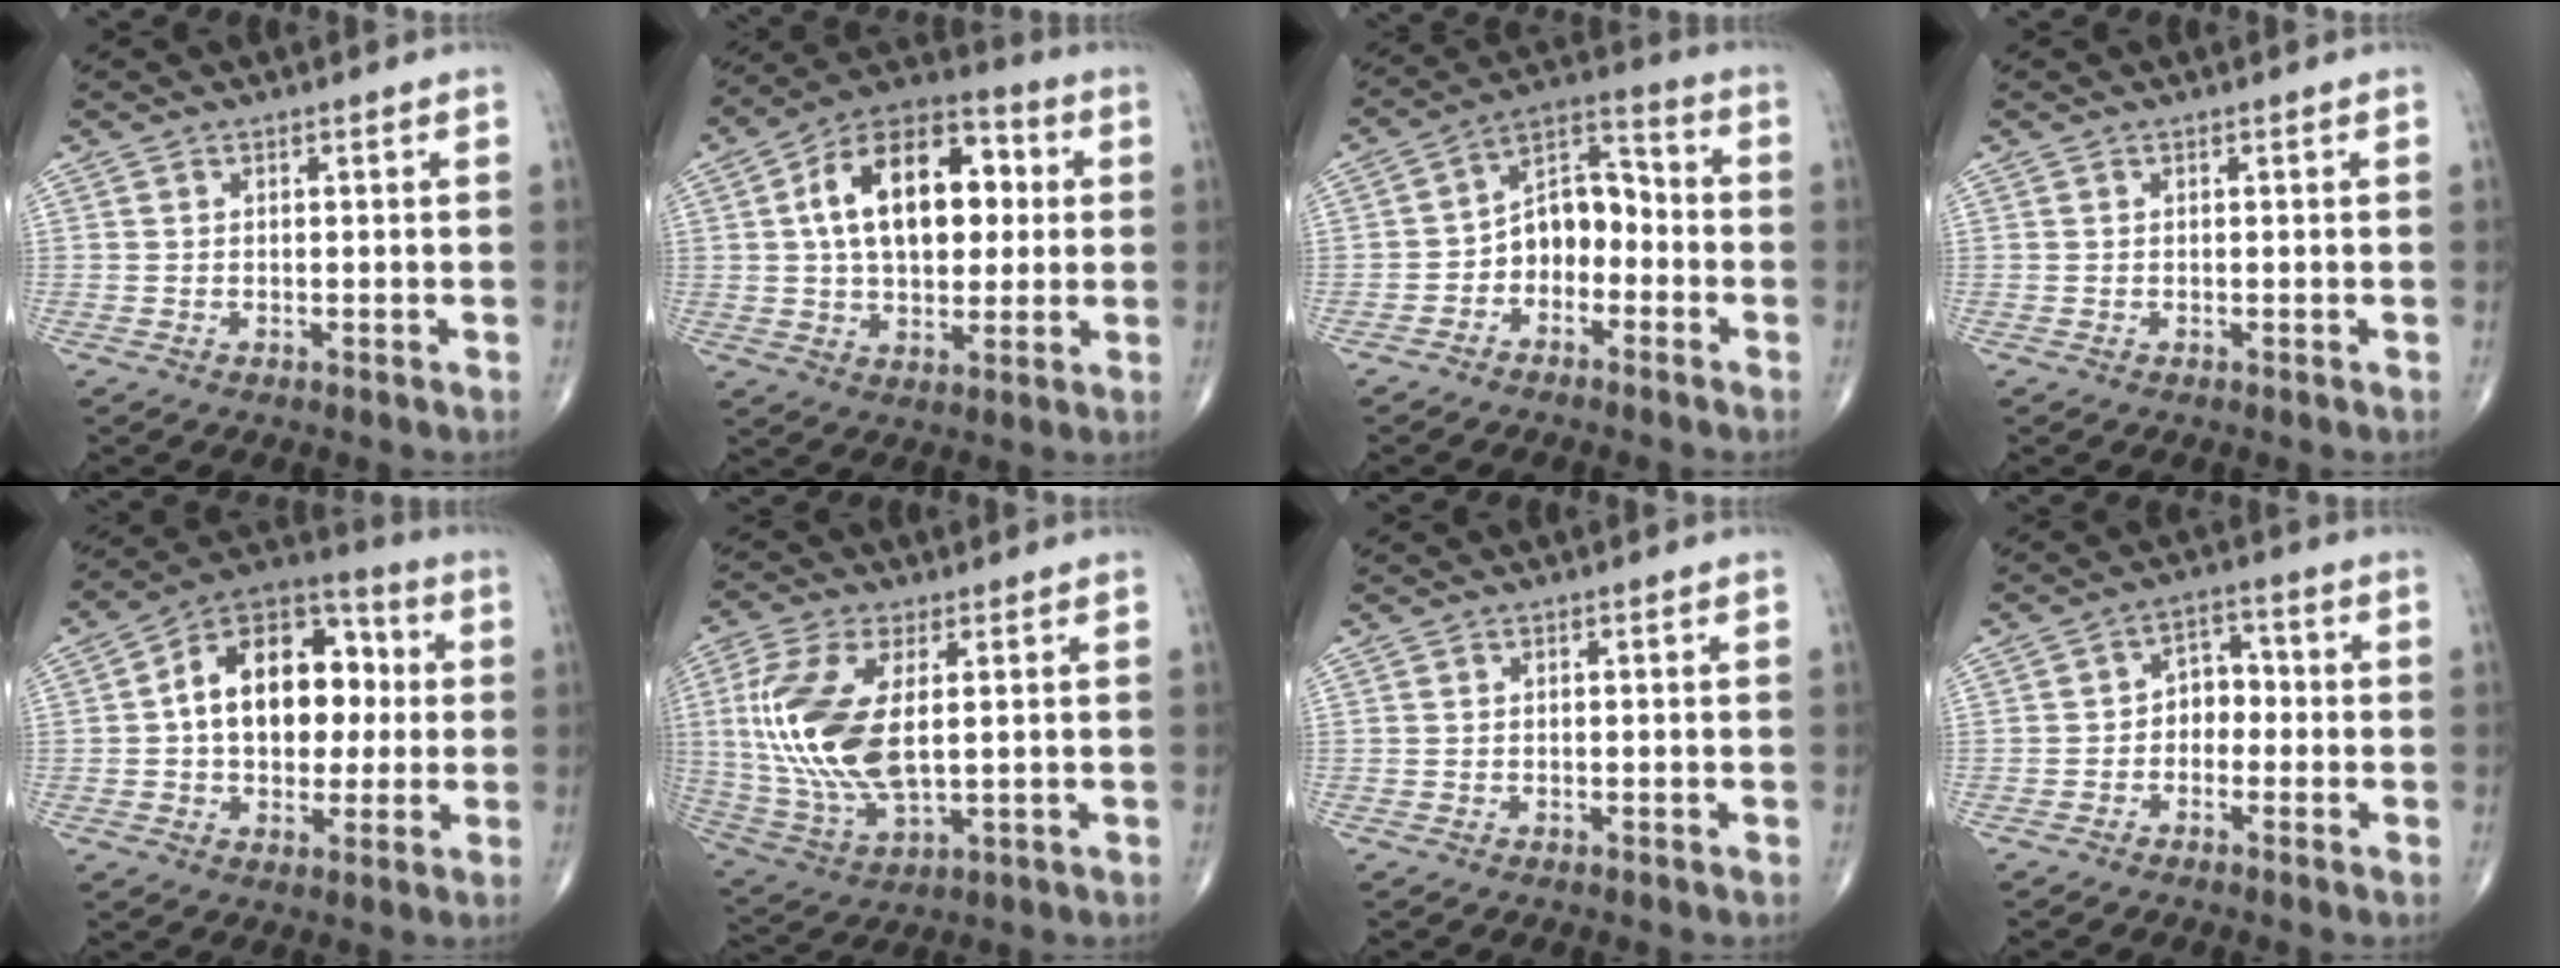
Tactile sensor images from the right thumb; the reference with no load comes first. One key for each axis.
{"total": 19.8, "fx": 3.4, "fy": 11.7, "fz": 15.6, "tx": -0.220, "ty": 0.022, "tz": 0.050}
{"total": 9.6, "fx": -2.5, "fy": 6.6, "fz": 6.4, "tx": -0.075, "ty": 0.048, "tz": -0.060}
{"total": 0.0}
{"total": 19.0, "fx": 1.8, "fy": 12.4, "fz": 14.3, "tx": -0.177, "ty": 0.031, "tz": 0.023}
{"total": 16.9, "fx": 2.0, "fy": 8.0, "fz": 14.7, "tx": -0.327, "ty": -0.012, "tz": 0.048}
{"total": 0.0}
{"total": 4.9, "fx": -1.0, "fy": 3.8, "fz": 3.0, "tx": -0.018, "ty": 0.026, "tz": -0.033}